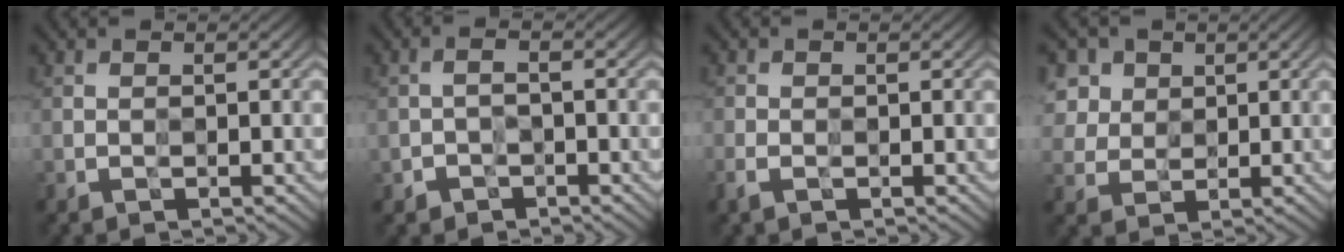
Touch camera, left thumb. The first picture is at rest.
{"total": 2.0, "force": [-1.3, 1.2, 0.8], "torque": [-0.019, 0.002, -0.027]}
{"total": 1.5, "force": [-0.8, 0.8, 0.9], "torque": [-0.026, -0.001, -0.020]}
{"total": 5.3, "force": [2.4, 4.2, 1.9], "torque": [-0.083, 0.001, 0.051]}